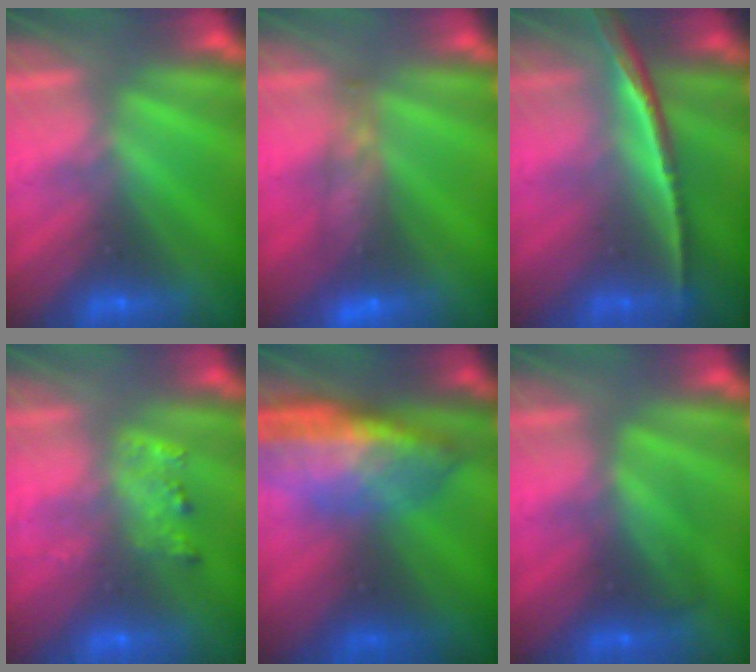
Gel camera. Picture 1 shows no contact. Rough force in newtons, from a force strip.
{"total": 5.6}
{"total": 1.5}
{"total": 2.0}
{"total": 7.1}
{"total": 2.4}